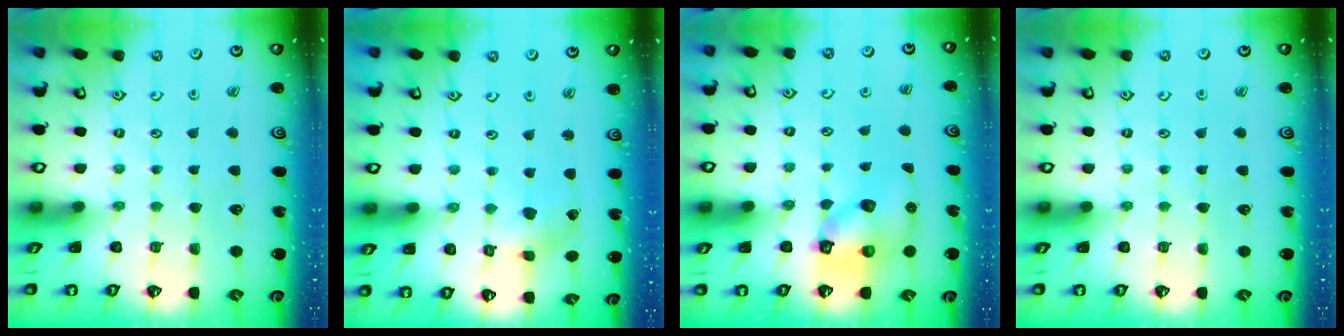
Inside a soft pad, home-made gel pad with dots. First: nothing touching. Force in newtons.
{"total": 2.0, "press": 1.9, "slide": 0.4}
{"total": 9.4, "press": 9.3, "slide": 1.5}
{"total": 0.0}